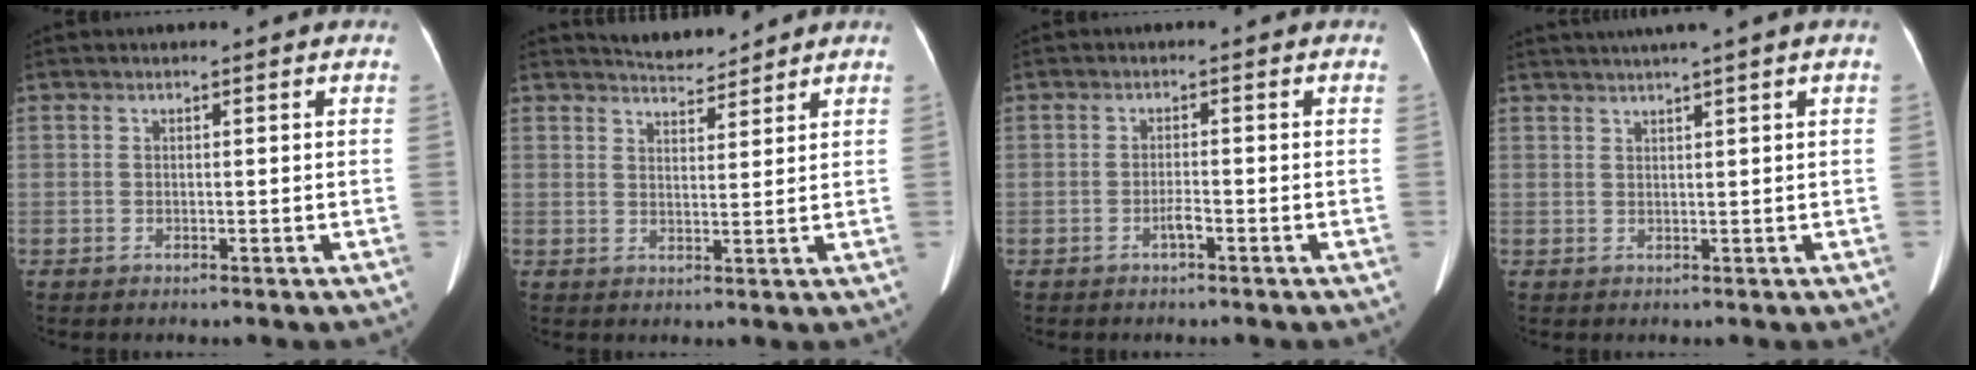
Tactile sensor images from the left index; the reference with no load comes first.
{"total": 4.0, "force": [4.0, 0.4, 0.3], "torque": [-0.009, 0.006, 0.065]}
{"total": 1.5, "force": [-1.0, 0.1, 1.1], "torque": [-0.024, 0.000, -0.015]}
{"total": 4.6, "force": [3.3, -1.0, 3.0], "torque": [-0.046, 0.022, 0.056]}